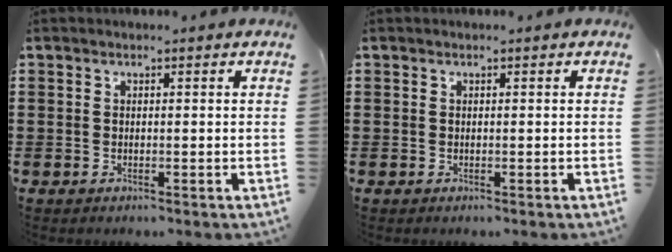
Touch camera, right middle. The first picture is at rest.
{"total": 0.0}